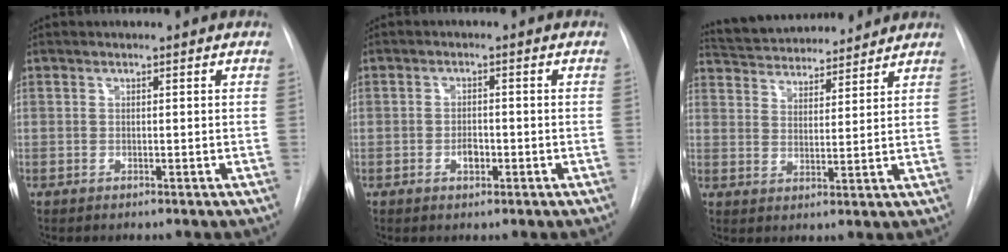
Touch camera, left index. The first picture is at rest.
{"total": 1.9, "force": [-0.7, 1.0, 1.4], "torque": [-0.022, 0.003, -0.011]}
{"total": 16.7, "force": [15.6, 3.8, 4.8], "torque": [-0.082, 0.020, 0.244]}